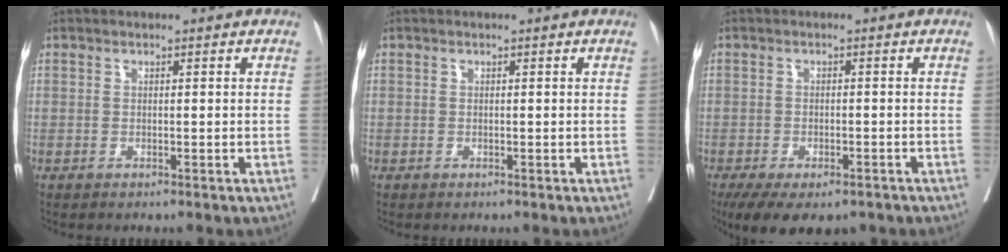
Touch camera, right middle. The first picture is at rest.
{"total": 0.7, "force": [-0.1, 0.7, -0.1], "torque": [0.011, 0.009, -0.006]}
{"total": 9.7, "force": [-6.6, 4.3, 5.6], "torque": [-0.085, -0.008, -0.097]}